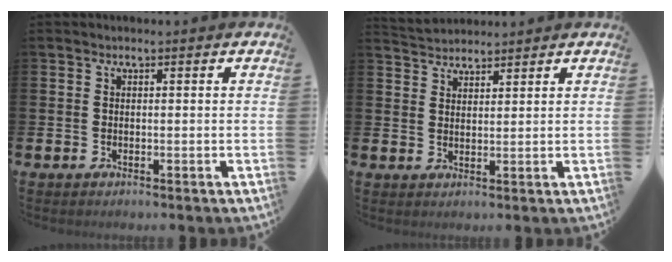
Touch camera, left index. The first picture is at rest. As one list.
[{"total": 3.2, "force": [3.1, 0.6, -0.2], "torque": [0.003, -0.013, 0.056]}]